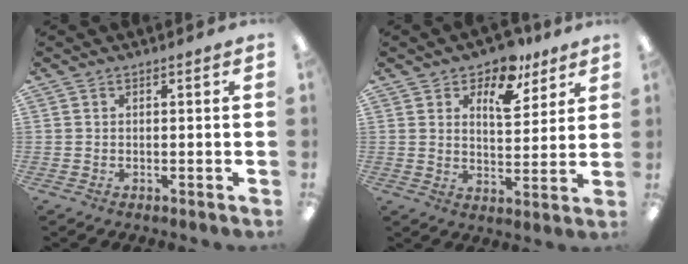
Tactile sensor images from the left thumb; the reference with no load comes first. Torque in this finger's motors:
{"motor_torque": [0.27, 0.51, -0.47, 0.07, 0.00]}